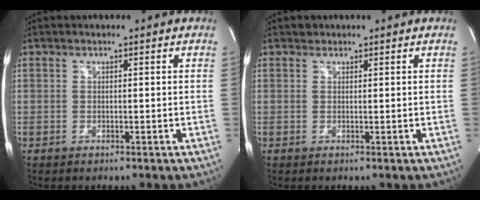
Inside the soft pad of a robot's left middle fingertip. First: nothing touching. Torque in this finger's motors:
{"motor_torque": [0.04, 0.00, -0.03, 0.01]}